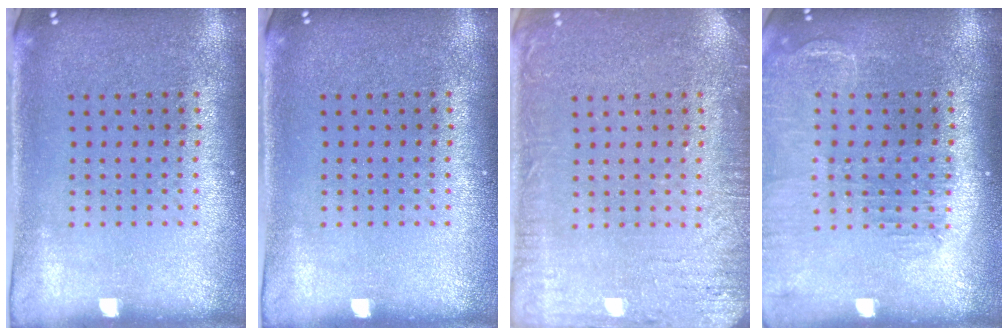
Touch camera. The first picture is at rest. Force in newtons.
{"total": 0.0}
{"total": 3.2, "press": 3.2, "slide": 0.4}
{"total": 1.5, "press": 1.4, "slide": 0.2}